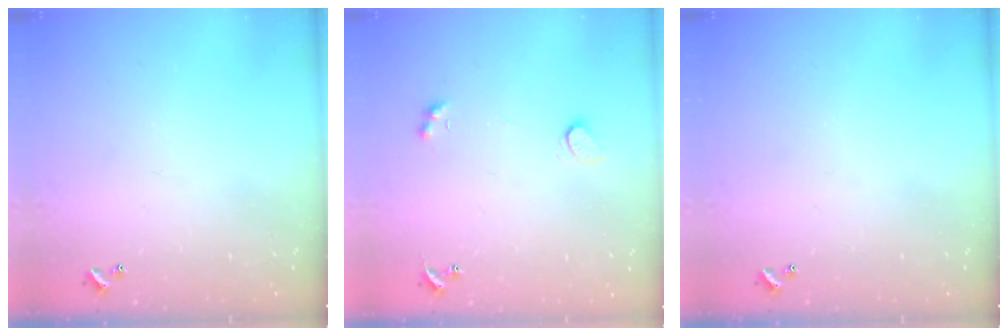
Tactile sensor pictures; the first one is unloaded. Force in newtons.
{"total": 2.6, "press": 2.3, "slide": 1.2}
{"total": 0.0}